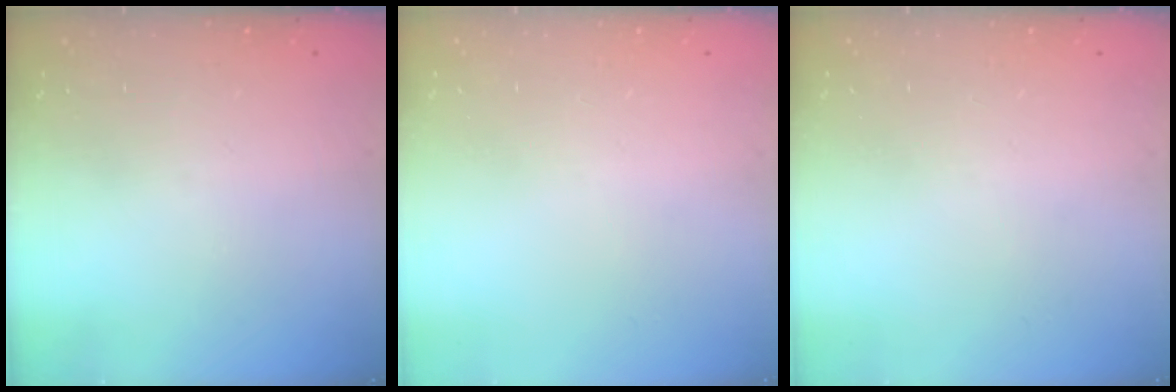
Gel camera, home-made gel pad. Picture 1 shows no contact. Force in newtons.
{"total": 0.0}
{"total": 0.0}